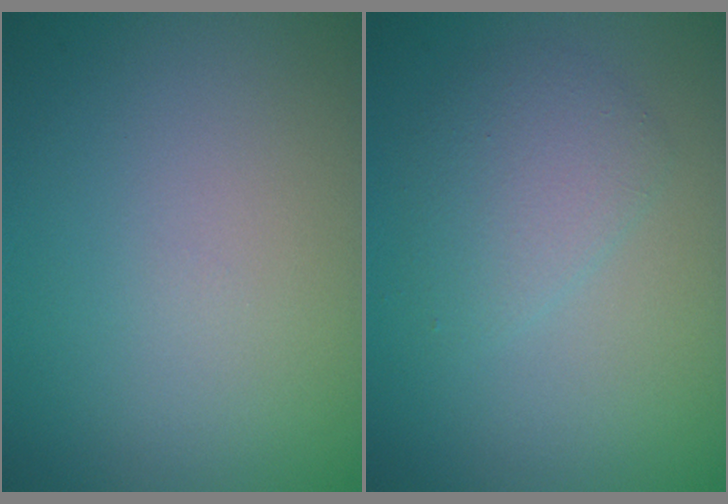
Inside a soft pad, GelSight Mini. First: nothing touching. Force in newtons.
{"total": 2.6, "press": 2.6, "slide": 0.2}